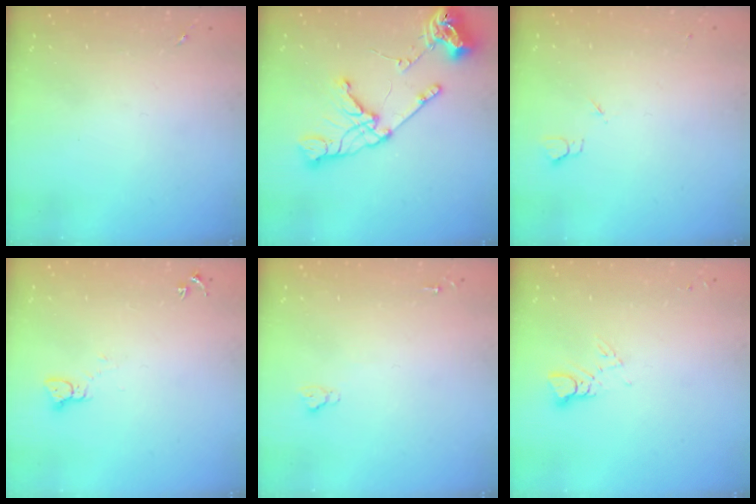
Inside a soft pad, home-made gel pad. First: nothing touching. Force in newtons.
{"total": 18.8, "press": 18.7, "slide": 1.7}
{"total": 2.7, "press": 2.6, "slide": 0.3}
{"total": 2.2, "press": 2.2, "slide": 0.2}
{"total": 2.6, "press": 2.5, "slide": 0.3}
{"total": 2.9, "press": 2.9, "slide": 0.2}